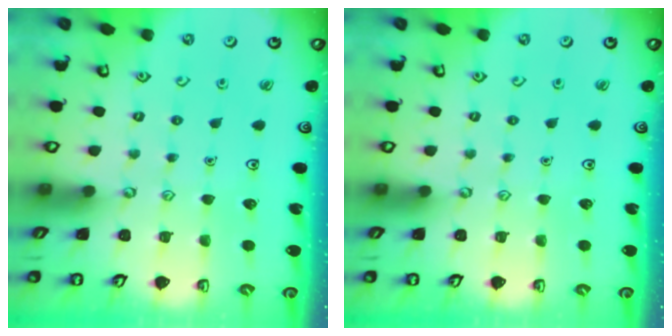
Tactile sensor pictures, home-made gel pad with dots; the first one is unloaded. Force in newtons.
{"total": 0.0}